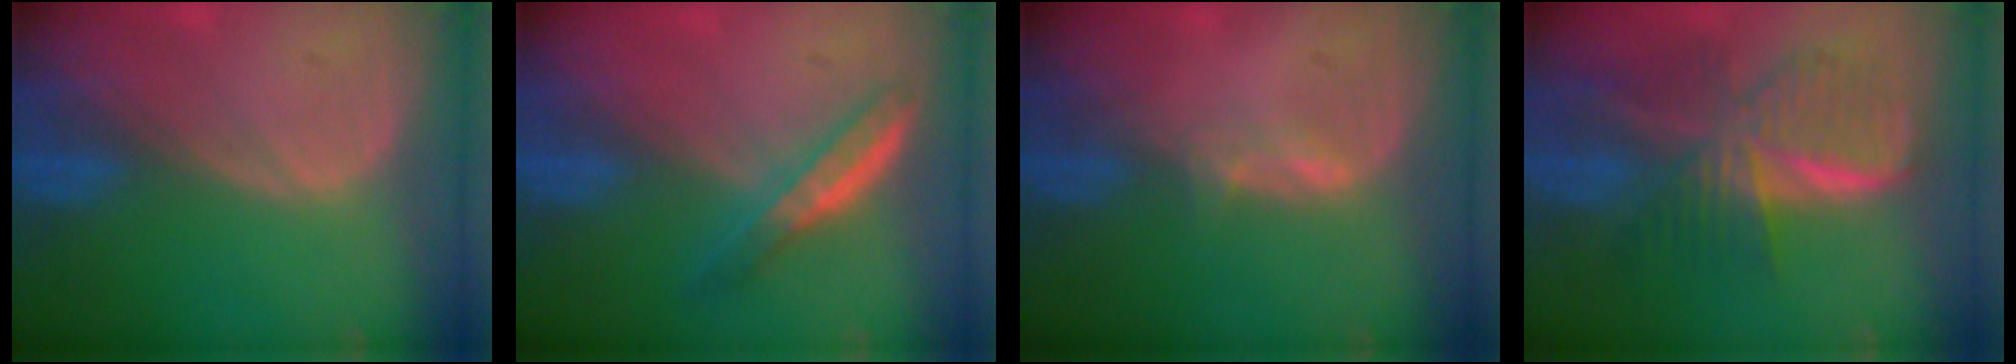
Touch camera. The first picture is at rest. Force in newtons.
{"total": 4.9, "press": 4.5, "slide": 1.9}
{"total": 1.6, "press": 1.5, "slide": 0.6}
{"total": 9.5, "press": 9.5, "slide": 0.7}